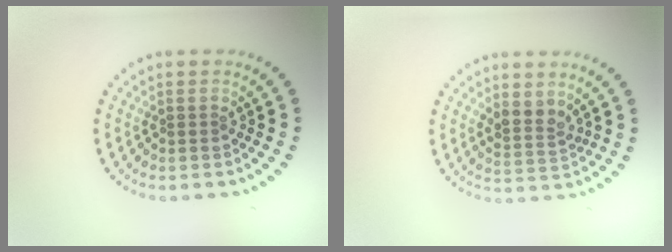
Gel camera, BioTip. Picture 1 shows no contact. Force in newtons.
{"total": 2.2, "press": 1.8, "slide": 1.2}